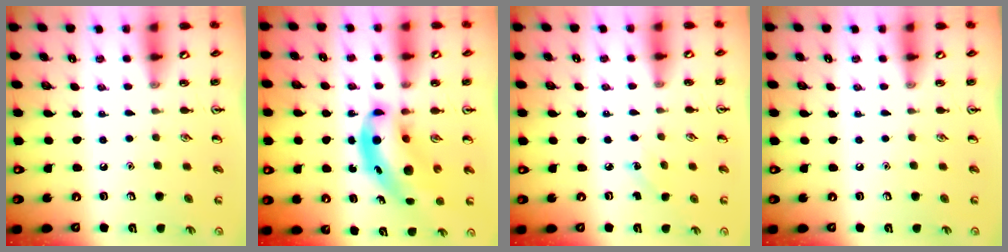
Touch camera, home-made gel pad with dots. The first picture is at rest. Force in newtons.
{"total": 9.4, "press": 9.0, "slide": 2.7}
{"total": 1.9, "press": 1.8, "slide": 0.7}
{"total": 0.0}